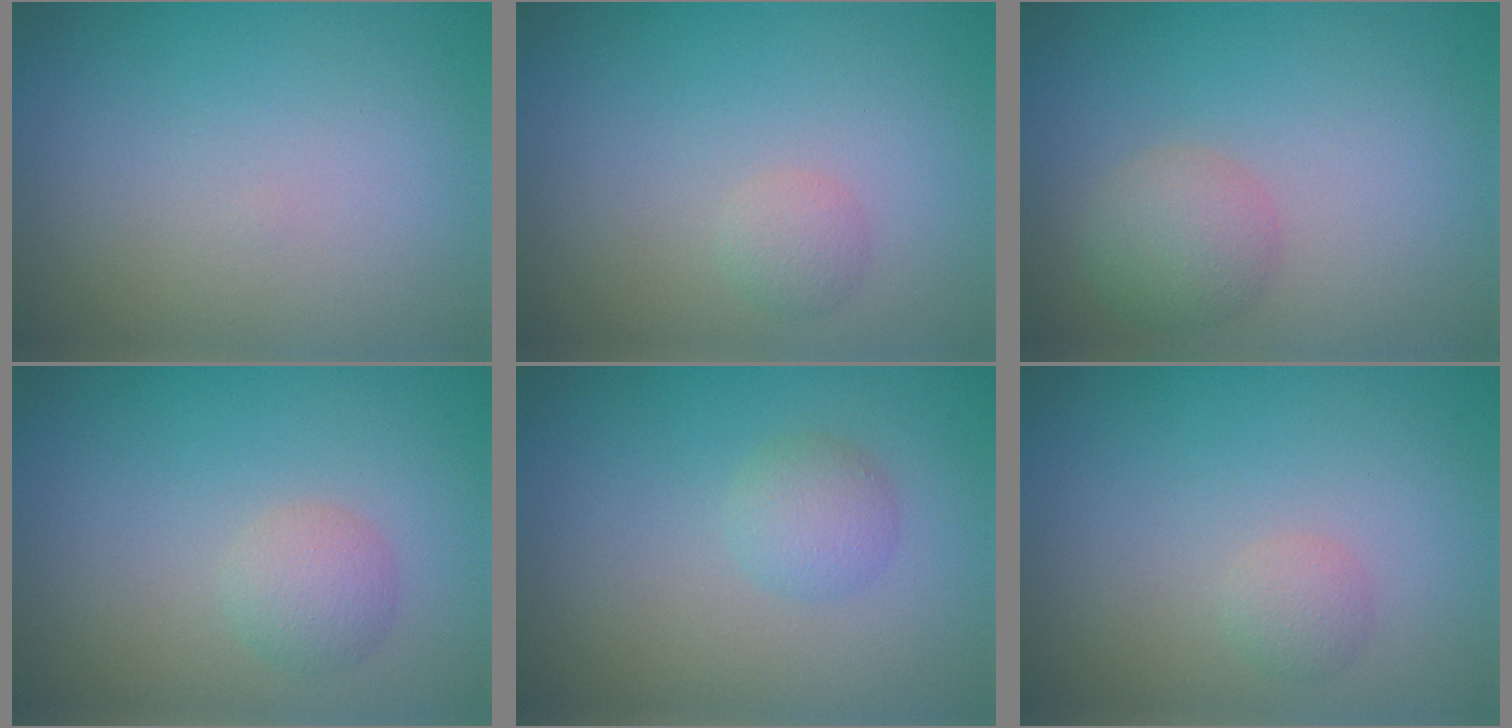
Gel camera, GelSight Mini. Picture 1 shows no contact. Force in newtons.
{"total": 1.2, "press": 1.2, "slide": 0.1}
{"total": 2.9, "press": 2.9, "slide": 0.2}
{"total": 2.0, "press": 2.0, "slide": 0.1}
{"total": 1.8, "press": 1.8, "slide": 0.1}
{"total": 1.2, "press": 1.2, "slide": 0.1}